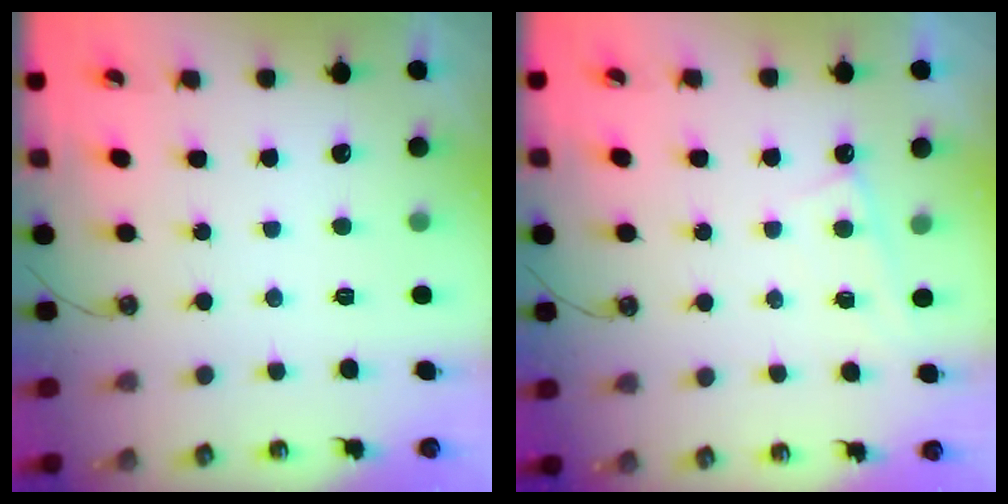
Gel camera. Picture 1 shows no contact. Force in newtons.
{"total": 1.8, "press": 1.8, "slide": 0.3}